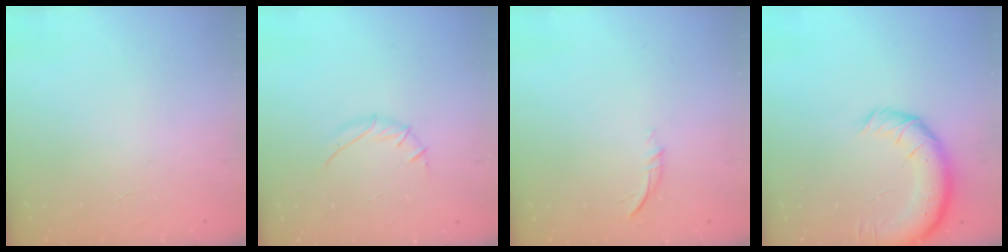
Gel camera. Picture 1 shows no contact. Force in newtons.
{"total": 4.2, "press": 4.1, "slide": 1.2}
{"total": 5.3, "press": 5.1, "slide": 1.1}
{"total": 13.5, "press": 13.1, "slide": 3.0}